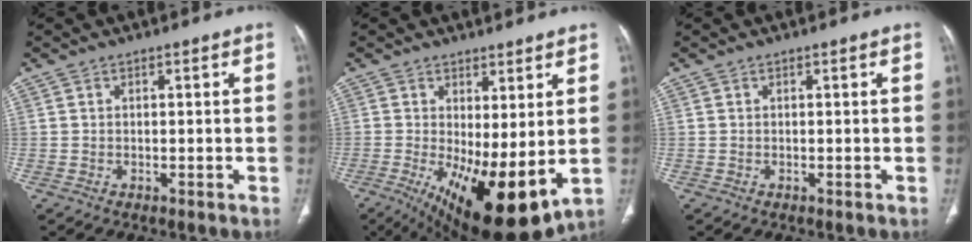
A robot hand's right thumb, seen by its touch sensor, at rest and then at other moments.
{"total": 15.2, "force": [-1.6, 5.6, 14.0], "torque": [-0.234, -0.027, 0.000]}
{"total": 0.0}